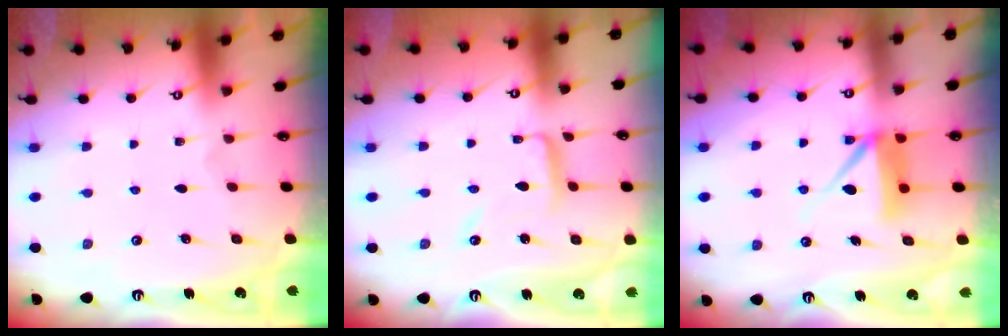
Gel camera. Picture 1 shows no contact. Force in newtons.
{"total": 7.6, "press": 7.6, "slide": 0.5}
{"total": 8.2, "press": 8.1, "slide": 0.6}